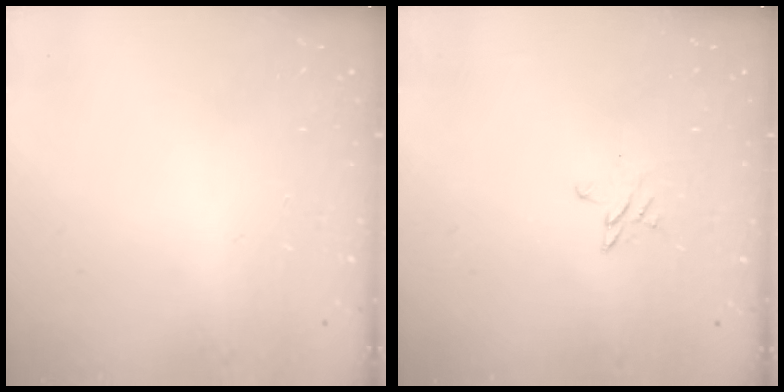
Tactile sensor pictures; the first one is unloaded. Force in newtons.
{"total": 2.3, "press": 2.3, "slide": 0.2}